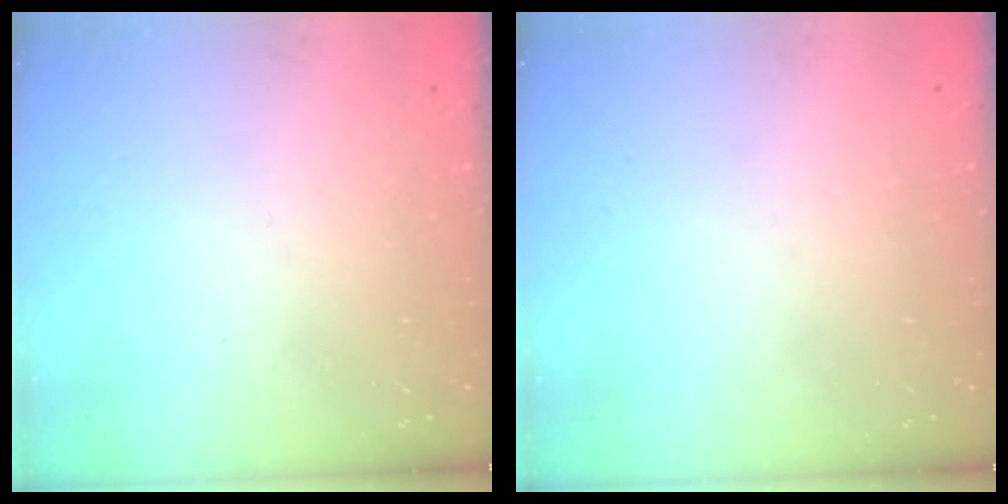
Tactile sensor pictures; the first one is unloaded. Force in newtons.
{"total": 0.0}